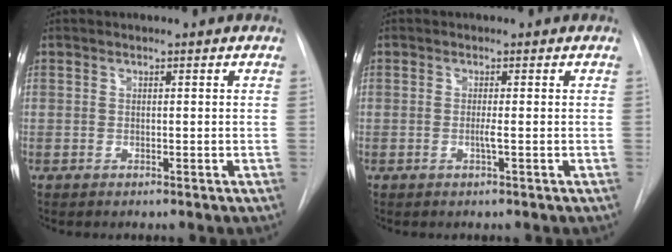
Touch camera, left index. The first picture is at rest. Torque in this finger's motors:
{"motor_torque": [0.09, 0.05, 0.00, 0.00]}